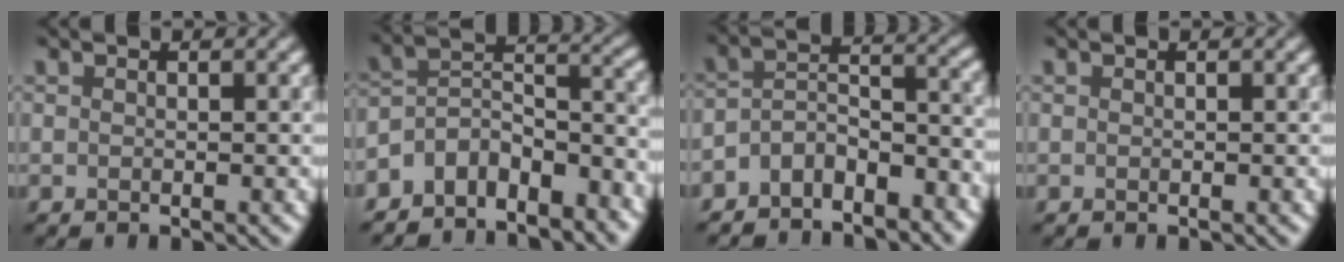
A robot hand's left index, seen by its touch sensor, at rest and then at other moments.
{"total": 7.1, "force": [-5.2, 3.5, 3.4], "torque": [-0.047, 0.001, -0.102]}
{"total": 6.1, "force": [-4.4, 2.8, 3.2], "torque": [-0.050, 0.002, -0.084]}
{"total": 0.0}